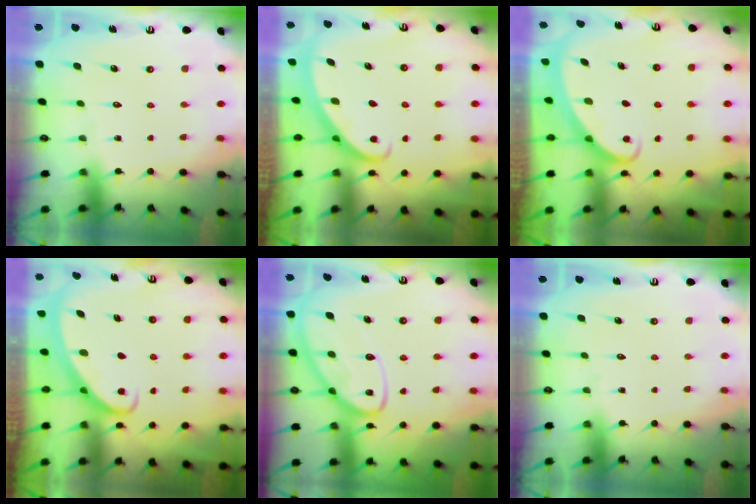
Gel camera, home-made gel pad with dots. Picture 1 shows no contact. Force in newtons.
{"total": 3.1, "press": 3.1, "slide": 0.1}
{"total": 2.0, "press": 2.0, "slide": 0.0}
{"total": 2.3, "press": 2.3, "slide": 0.3}
{"total": 12.7, "press": 12.7, "slide": 1.1}
{"total": 0.0}